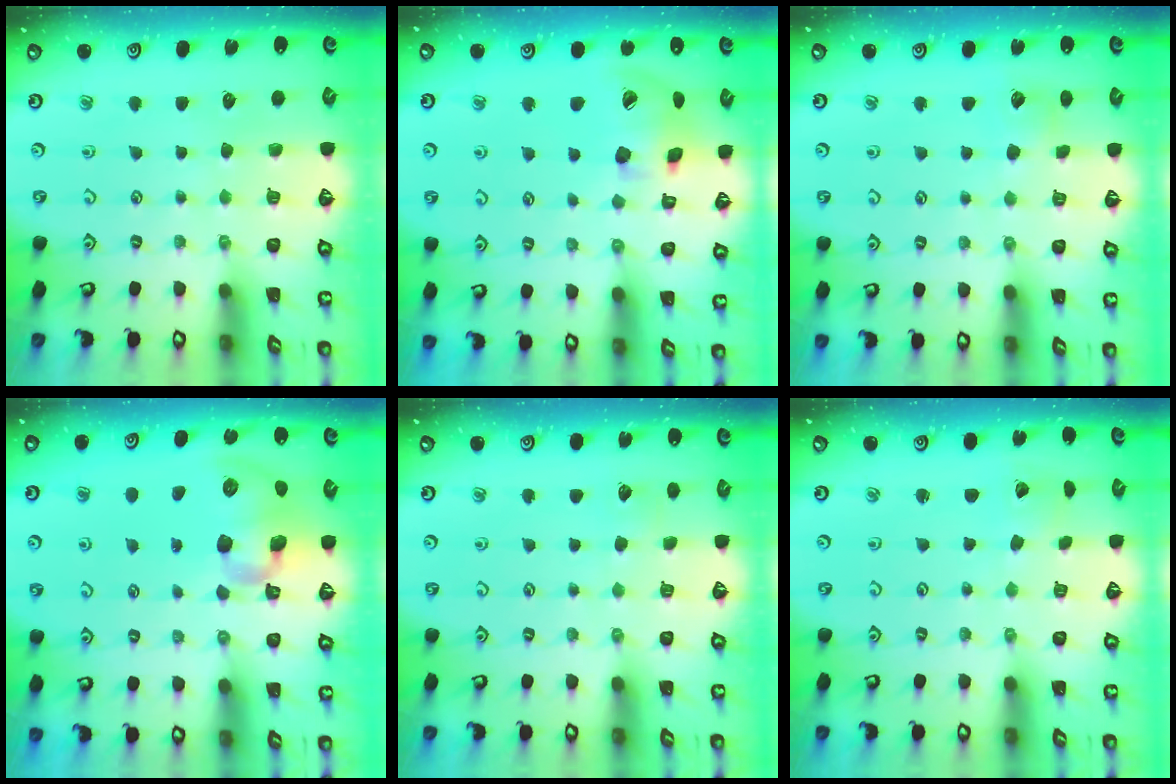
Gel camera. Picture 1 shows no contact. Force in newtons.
{"total": 14.2, "press": 14.1, "slide": 1.1}
{"total": 4.2, "press": 4.2, "slide": 0.4}
{"total": 14.7, "press": 14.5, "slide": 2.2}
{"total": 3.3, "press": 3.3, "slide": 0.4}
{"total": 1.9, "press": 1.9, "slide": 0.1}